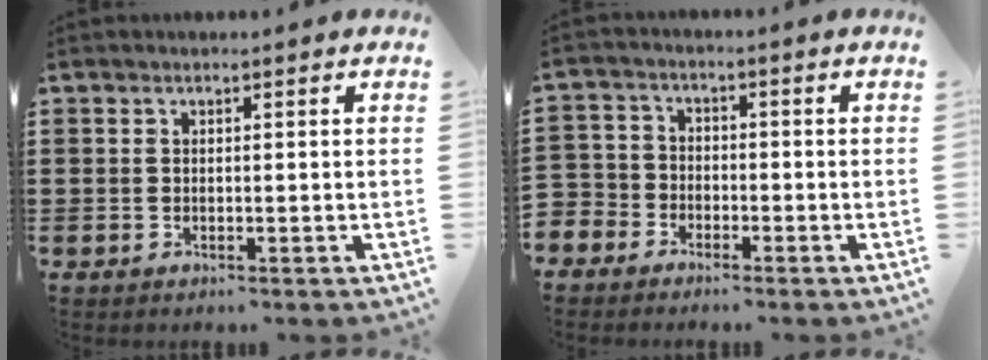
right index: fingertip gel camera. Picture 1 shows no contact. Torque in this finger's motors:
{"motor_torque": [1.09, 1.05, 0.17, 0.01]}